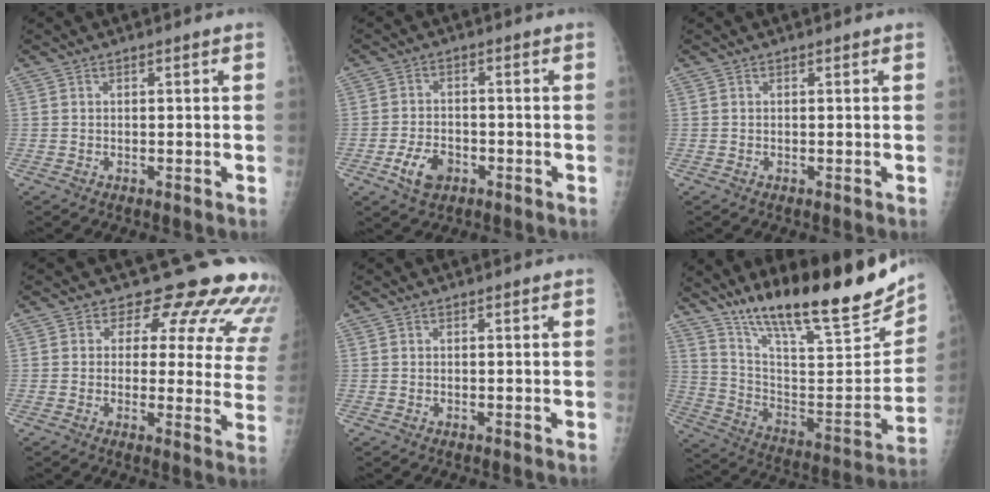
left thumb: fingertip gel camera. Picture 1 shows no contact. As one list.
[{"total": 5.8, "force": [-2.6, 3.8, 3.4], "torque": [-0.057, 0.011, -0.044]}, {"total": 0.0}, {"total": 15.8, "force": [13.5, 6.8, 4.9], "torque": [-0.002, -0.088, 0.127]}, {"total": 0.0}, {"total": 26.4, "force": [19.7, 5.3, 16.8], "torque": [-0.238, -0.085, 0.320]}]